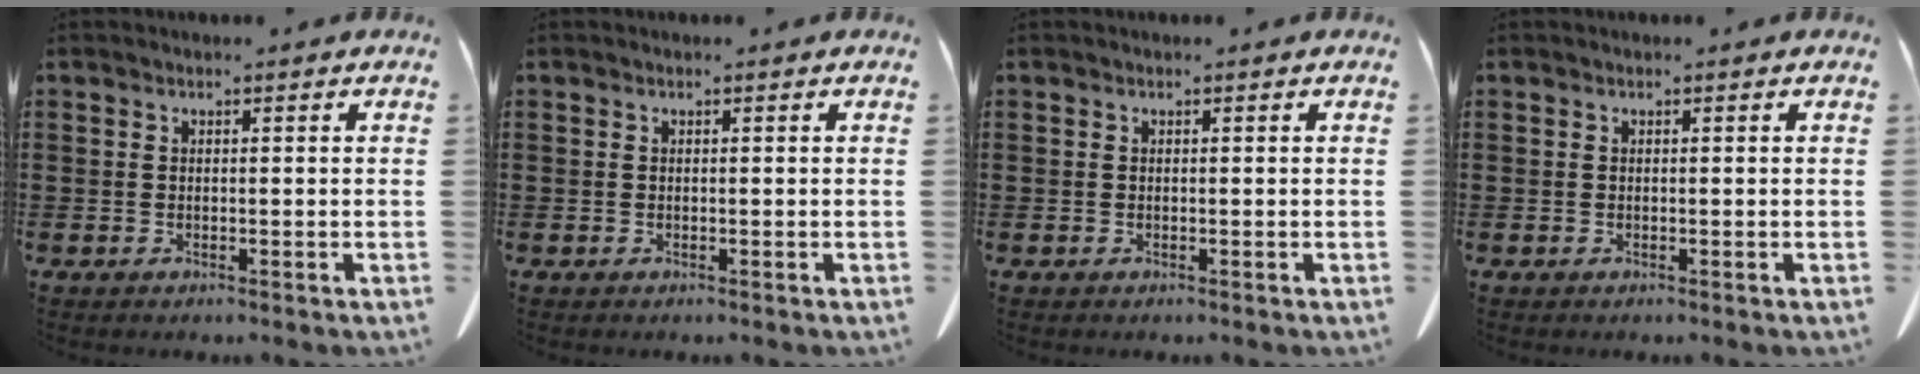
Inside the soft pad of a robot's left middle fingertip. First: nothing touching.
{"total": 0.0}
{"total": 0.0}
{"total": 0.0}